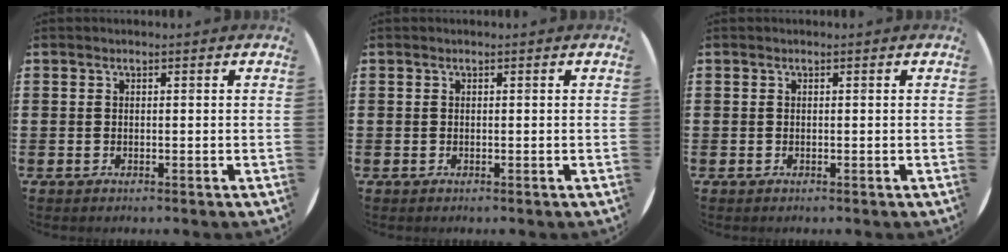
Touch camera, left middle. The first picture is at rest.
{"total": 0.0}
{"total": 0.0}